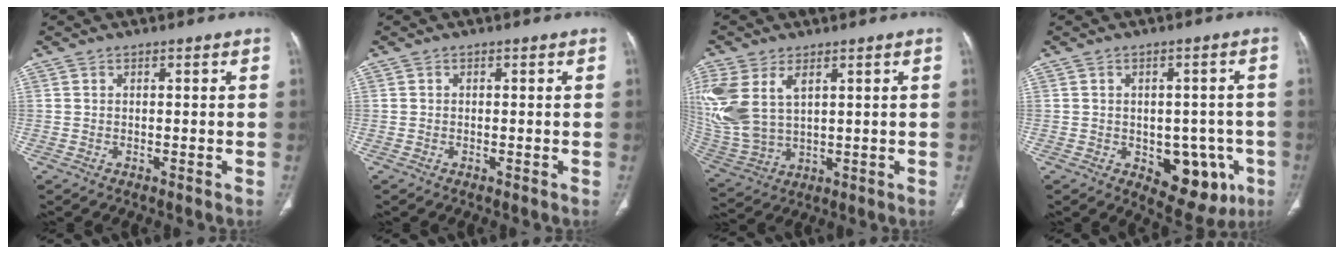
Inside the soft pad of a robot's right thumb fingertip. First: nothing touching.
{"total": 0.0}
{"total": 15.6, "force": [5.1, 9.6, 11.2], "torque": [-0.280, -0.011, 0.118]}
{"total": 11.6, "force": [-3.7, 7.2, 8.3], "torque": [-0.055, 0.012, -0.032]}